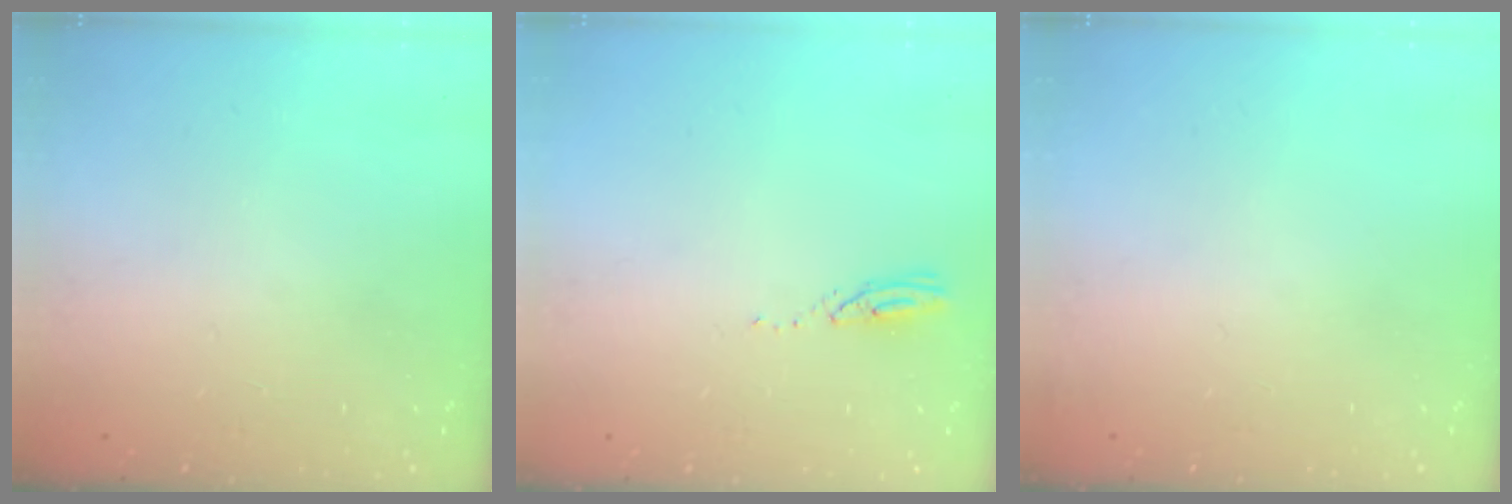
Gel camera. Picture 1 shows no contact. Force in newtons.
{"total": 3.0, "press": 3.0, "slide": 0.1}
{"total": 2.8, "press": 2.2, "slide": 1.7}